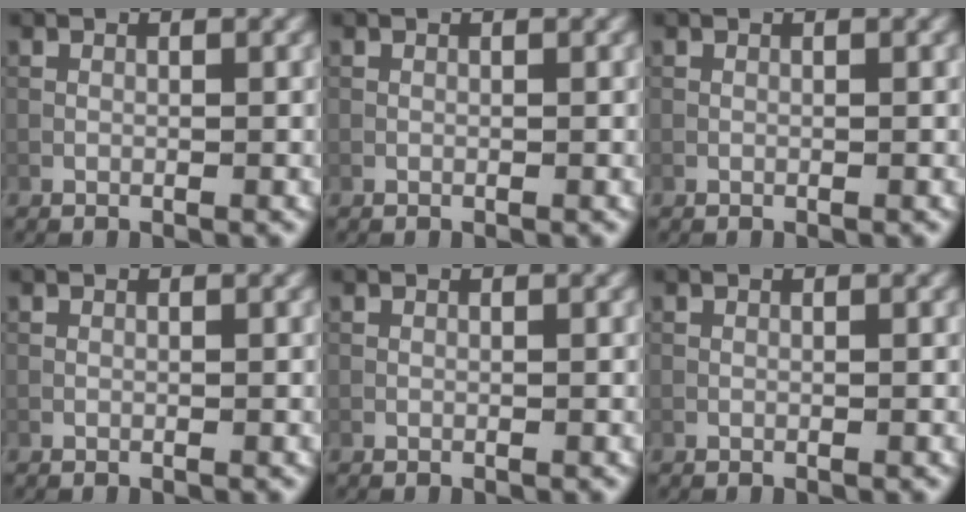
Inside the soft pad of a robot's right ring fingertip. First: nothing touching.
{"total": 0.0}
{"total": 0.0}
{"total": 0.0}
{"total": 0.0}
{"total": 0.0}